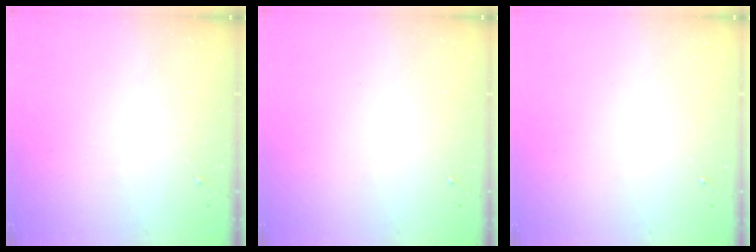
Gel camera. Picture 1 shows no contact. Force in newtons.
{"total": 0.0}
{"total": 0.0}